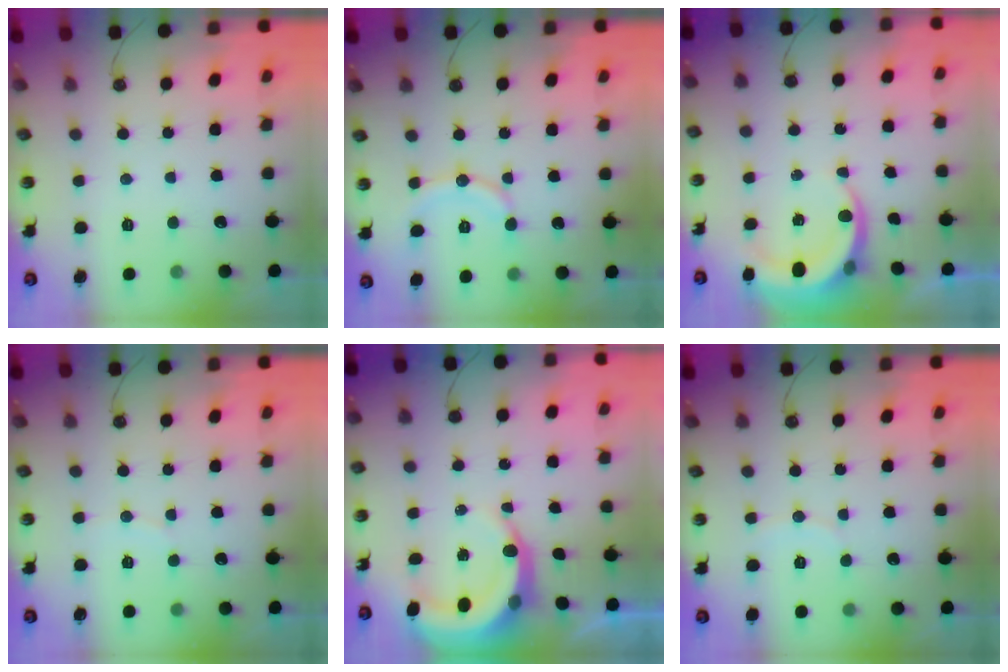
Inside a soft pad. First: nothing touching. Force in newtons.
{"total": 9.1, "press": 9.1, "slide": 0.0}
{"total": 5.3, "press": 5.2, "slide": 0.4}
{"total": 4.4, "press": 4.3, "slide": 0.5}
{"total": 6.9, "press": 6.9, "slide": 0.9}
{"total": 3.5, "press": 3.5, "slide": 0.4}